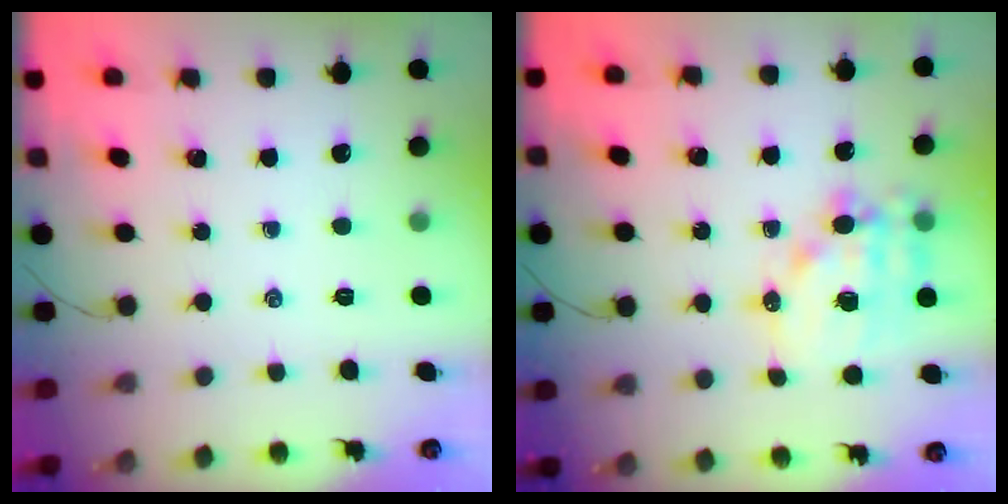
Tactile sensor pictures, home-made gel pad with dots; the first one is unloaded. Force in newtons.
{"total": 14.3, "press": 13.9, "slide": 3.2}